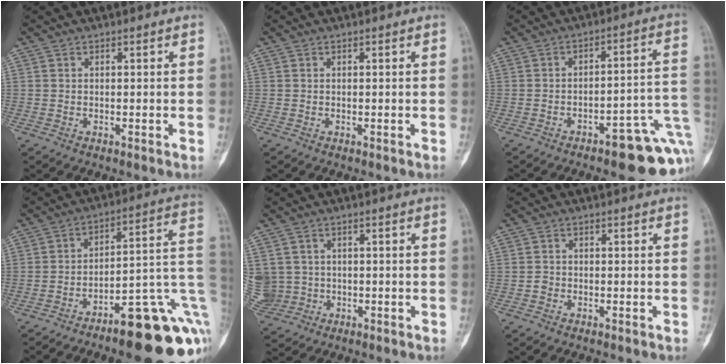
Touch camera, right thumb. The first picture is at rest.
{"total": 0.0}
{"total": 15.6, "force": [-6.6, 5.5, 13.1], "torque": [-0.104, 0.052, -0.073]}
{"total": 20.3, "force": [-8.6, 5.6, 17.6], "torque": [-0.159, 0.077, -0.114]}
{"total": 8.5, "force": [0.2, 8.2, 2.5], "torque": [-0.072, 0.024, 0.022]}
{"total": 1.0, "force": [-0.4, 0.9, 0.3], "torque": [0.000, 0.005, -0.011]}